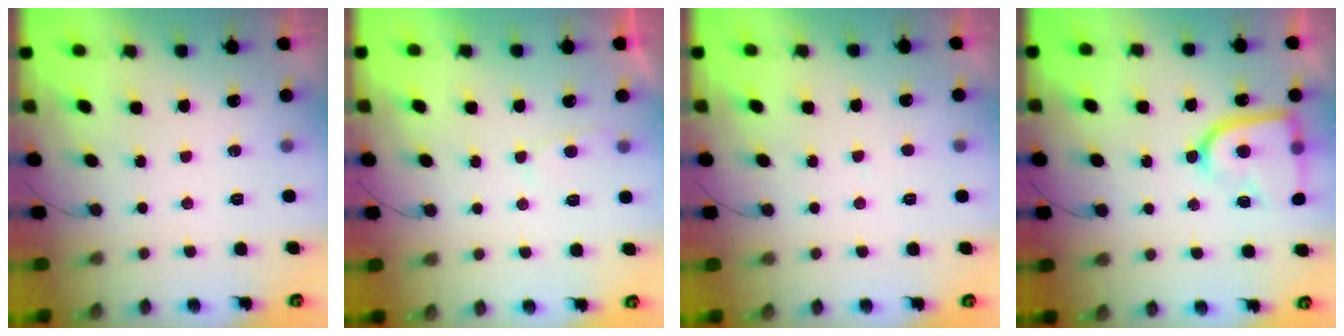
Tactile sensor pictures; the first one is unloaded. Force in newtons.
{"total": 2.4, "press": 2.4, "slide": 0.4}
{"total": 2.0, "press": 2.0, "slide": 0.2}
{"total": 15.2, "press": 15.1, "slide": 1.5}